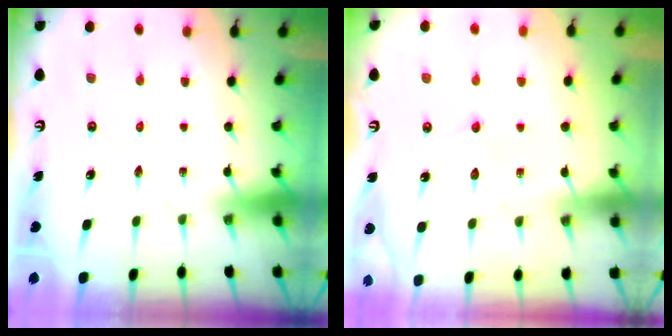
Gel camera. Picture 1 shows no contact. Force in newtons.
{"total": 3.3, "press": 3.3, "slide": 0.4}